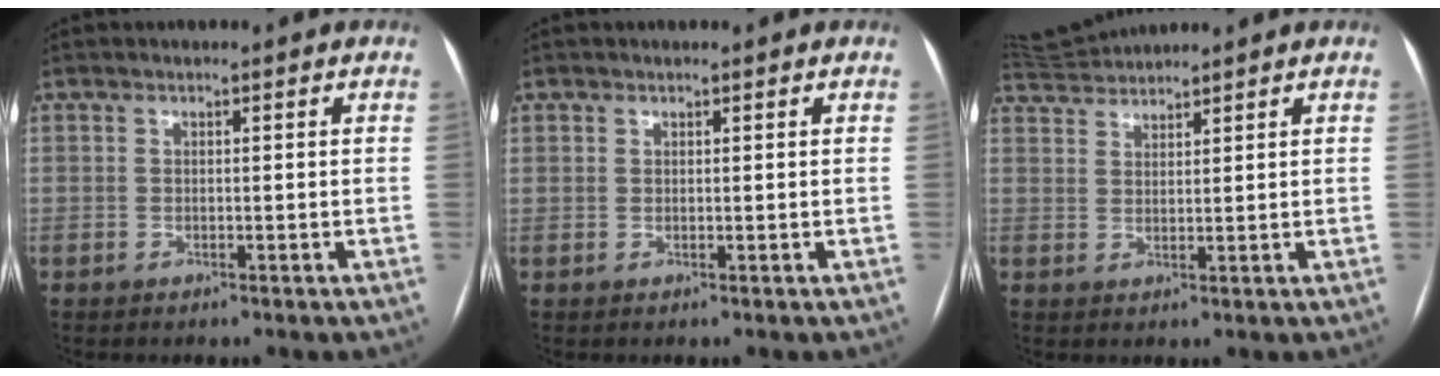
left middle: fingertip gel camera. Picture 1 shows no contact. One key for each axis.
{"total": 0.6, "fx": 0.5, "fy": 0.4, "fz": 0.0, "tx": -0.001, "ty": 0.000, "tz": 0.007}
{"total": 4.6, "fx": 4.6, "fy": -0.5, "fz": 0.0, "tx": -0.009, "ty": 0.021, "tz": 0.092}